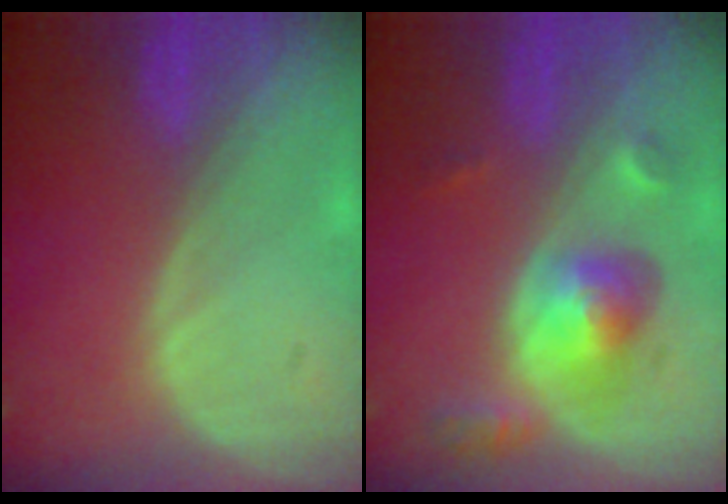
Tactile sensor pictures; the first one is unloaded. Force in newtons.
{"total": 6.3, "press": 5.7, "slide": 2.5}